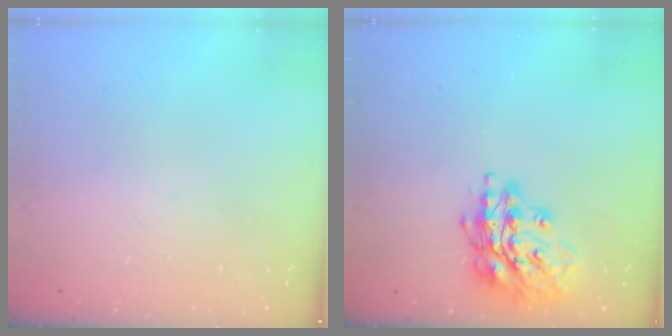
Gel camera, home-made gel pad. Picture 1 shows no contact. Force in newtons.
{"total": 16.4, "press": 16.4, "slide": 0.6}